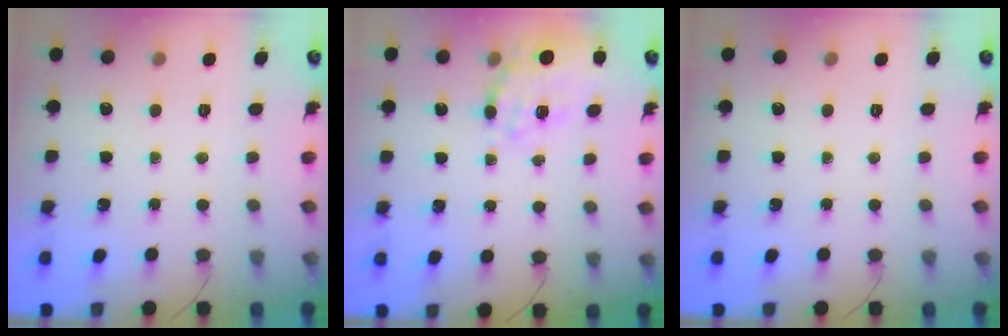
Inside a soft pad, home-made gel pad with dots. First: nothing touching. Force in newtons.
{"total": 13.3, "press": 13.0, "slide": 2.9}
{"total": 0.0}